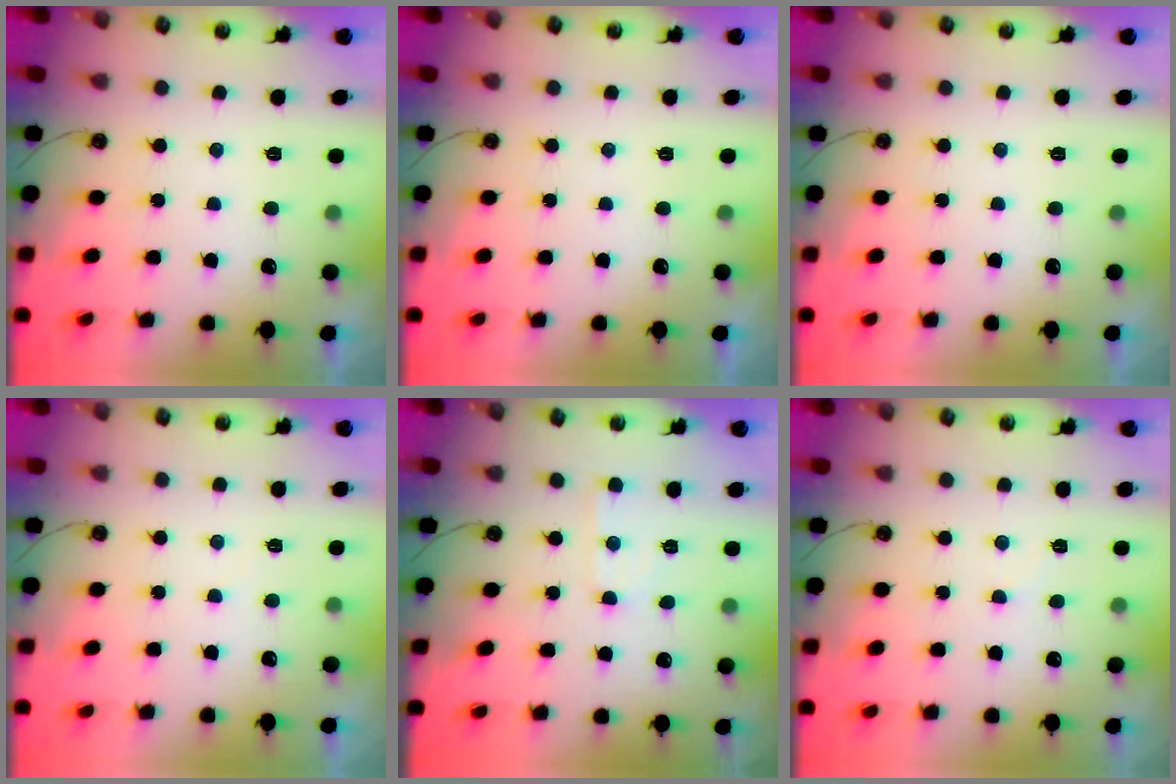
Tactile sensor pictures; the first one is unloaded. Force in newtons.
{"total": 0.0}
{"total": 0.0}
{"total": 3.3, "press": 3.3, "slide": 0.3}
{"total": 3.4, "press": 3.4, "slide": 0.5}
{"total": 4.4, "press": 4.3, "slide": 0.7}